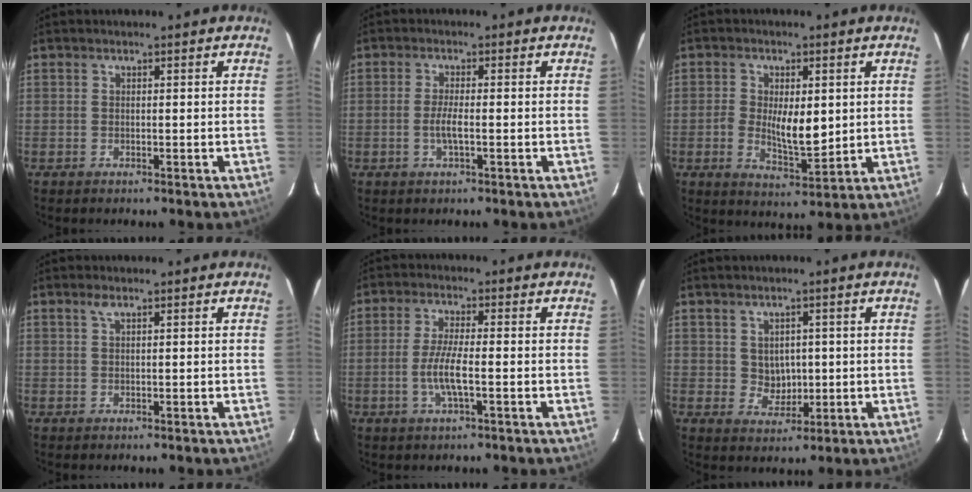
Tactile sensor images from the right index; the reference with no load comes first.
{"total": 3.2, "force": [-0.9, 0.4, 3.0], "torque": [-0.059, -0.002, -0.017]}
{"total": 7.8, "force": [0.0, 3.8, 6.8], "torque": [-0.129, -0.008, 0.000]}
{"total": 0.9, "force": [0.6, 0.1, 0.7], "torque": [-0.014, 0.004, 0.011]}
{"total": 6.0, "force": [-1.6, 0.8, 5.8], "torque": [-0.115, -0.004, -0.033]}
{"total": 4.2, "force": [0.6, 3.7, 1.8], "torque": [-0.030, 0.006, 0.018]}